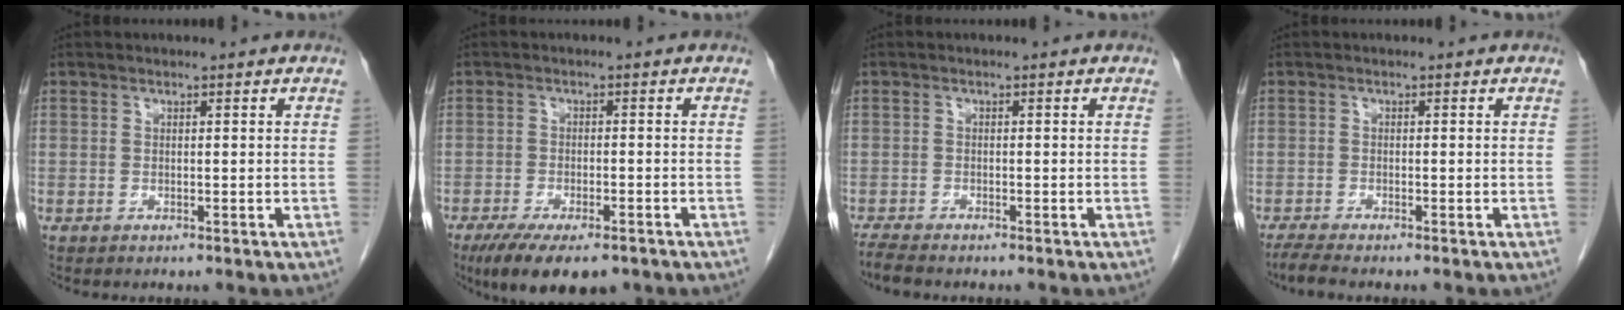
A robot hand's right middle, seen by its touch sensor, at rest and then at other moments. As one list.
[{"total": 10.4, "force": [-7.4, 3.6, 6.4], "torque": [-0.097, -0.013, -0.111]}, {"total": 2.3, "force": [-2.1, 0.1, 0.9], "torque": [-0.023, -0.009, -0.037]}, {"total": 2.6, "force": [-2.2, -0.2, 1.3], "torque": [-0.031, -0.008, -0.042]}]